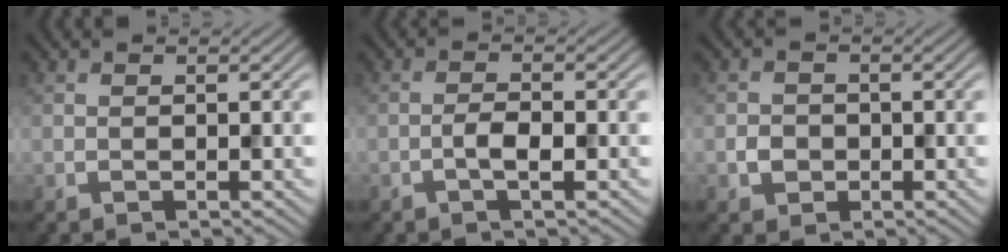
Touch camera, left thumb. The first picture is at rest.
{"total": 2.3, "force": [-1.0, 0.7, 1.9], "torque": [-0.037, 0.005, -0.022]}
{"total": 2.1, "force": [-0.6, 1.9, 0.7], "torque": [-0.008, -0.003, -0.016]}